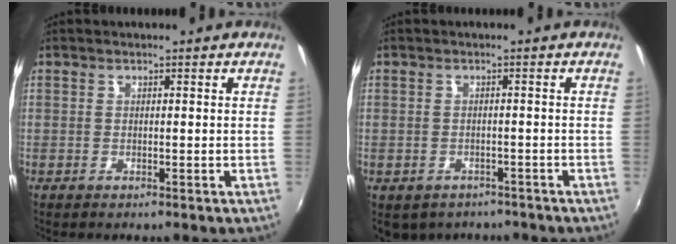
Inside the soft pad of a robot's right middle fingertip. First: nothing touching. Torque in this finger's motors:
{"motor_torque": [0.99, -1.14, 0.13, 0.10]}